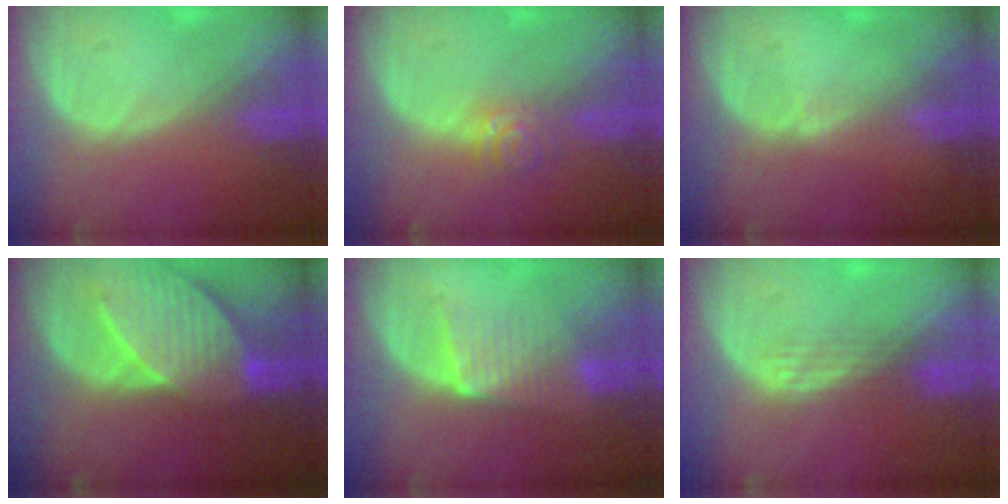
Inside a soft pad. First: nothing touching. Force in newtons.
{"total": 3.6, "press": 3.4, "slide": 1.2}
{"total": 0.5, "press": 0.5, "slide": 0.2}
{"total": 10.1, "press": 8.9, "slide": 4.7}
{"total": 5.8, "press": 5.5, "slide": 1.7}
{"total": 2.9, "press": 2.5, "slide": 1.5}